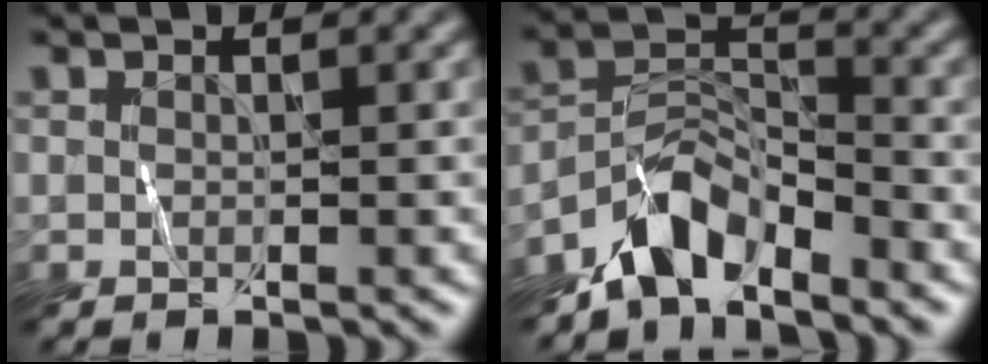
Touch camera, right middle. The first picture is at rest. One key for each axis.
{"total": 4.9, "fx": -4.1, "fy": 1.9, "fz": 1.9, "tx": -0.027, "ty": 0.013, "tz": -0.083}